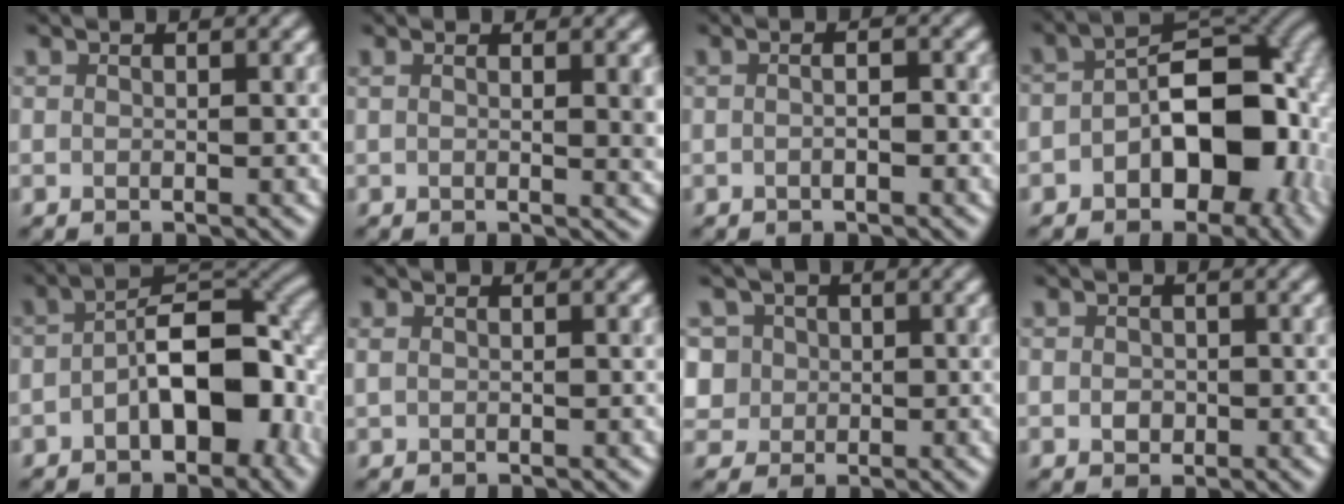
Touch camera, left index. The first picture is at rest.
{"total": 2.8, "force": [0.8, 0.6, 2.6], "torque": [-0.032, -0.001, 0.011]}
{"total": 1.8, "force": [0.0, 0.8, 1.7], "torque": [-0.006, 0.003, -0.017]}
{"total": 10.5, "force": [-2.7, 6.3, 7.9], "torque": [-0.092, 0.010, -0.052]}
{"total": 9.1, "force": [-2.0, 4.5, 7.7], "torque": [-0.106, 0.017, -0.043]}
{"total": 0.5, "force": [0.2, 0.2, 0.5], "torque": [-0.015, 0.003, 0.003]}
{"total": 5.7, "force": [2.1, 4.9, 2.1], "torque": [-0.040, 0.023, 0.013]}
{"total": 1.4, "force": [-0.2, 1.2, 0.6], "torque": [-0.010, -0.003, -0.006]}